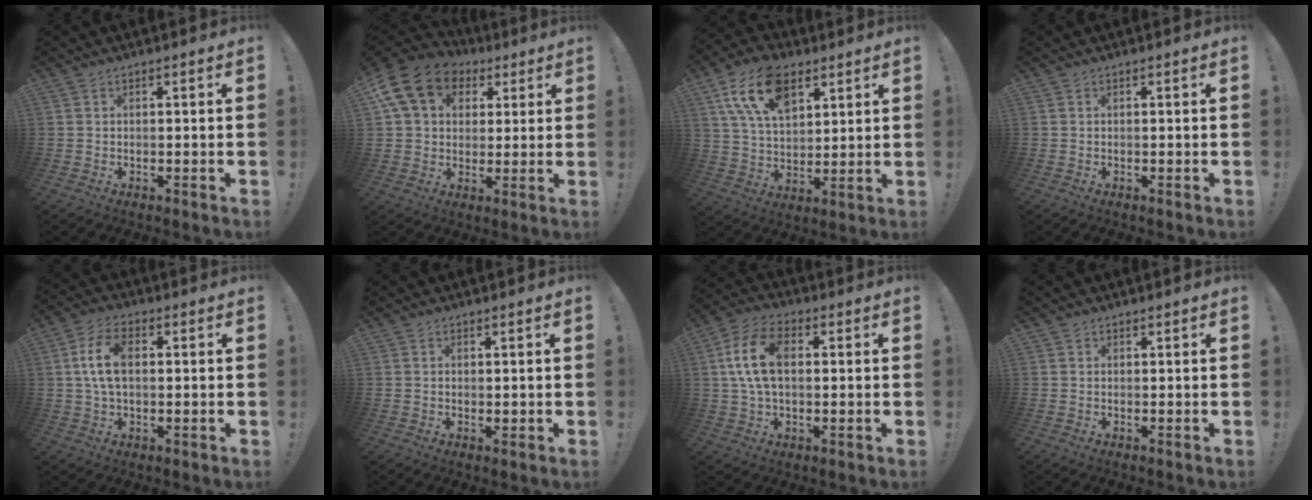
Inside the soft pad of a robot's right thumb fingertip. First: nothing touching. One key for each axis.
{"total": 15.7, "fx": 6.4, "fy": 11.9, "fz": 7.9, "tx": -0.120, "ty": -0.018, "tz": 0.126}
{"total": 16.7, "fx": 8.4, "fy": 9.7, "fz": 10.8, "tx": -0.190, "ty": -0.031, "tz": 0.154}
{"total": 0.0}
{"total": 9.6, "fx": 1.6, "fy": 5.7, "fz": 7.5, "tx": -0.144, "ty": 0.002, "tz": 0.030}
{"total": 1.0, "fx": 0.5, "fy": 0.8, "fz": 0.3, "tx": 0.000, "ty": 0.000, "tz": 0.007}
{"total": 13.0, "fx": 2.5, "fy": 7.7, "fz": 10.1, "tx": -0.188, "ty": 0.003, "tz": 0.044}
{"total": 0.8, "fx": 0.6, "fy": 0.5, "fz": -0.1, "tx": 0.009, "ty": -0.003, "tz": 0.011}